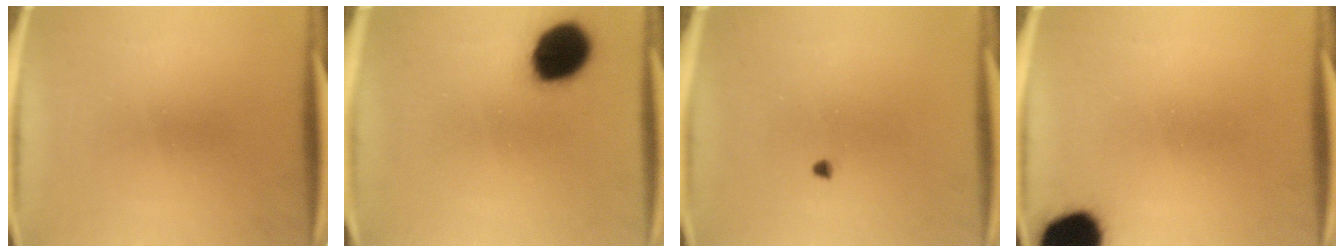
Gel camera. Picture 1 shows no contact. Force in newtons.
{"total": 14.3}
{"total": 0.7}
{"total": 13.5}